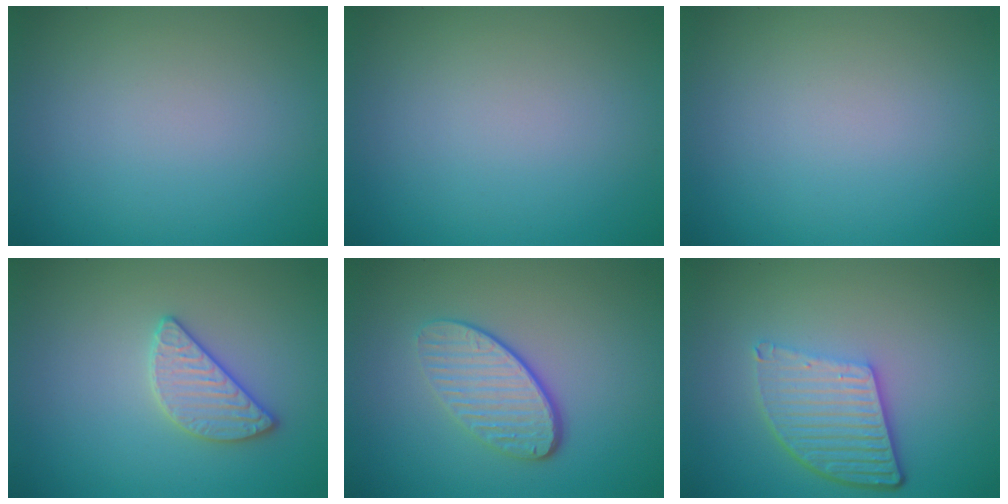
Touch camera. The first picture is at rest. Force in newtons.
{"total": 0.0}
{"total": 0.0}
{"total": 2.6, "press": 2.6, "slide": 0.4}
{"total": 4.1, "press": 3.0, "slide": 2.8}
{"total": 5.5, "press": 4.0, "slide": 3.8}